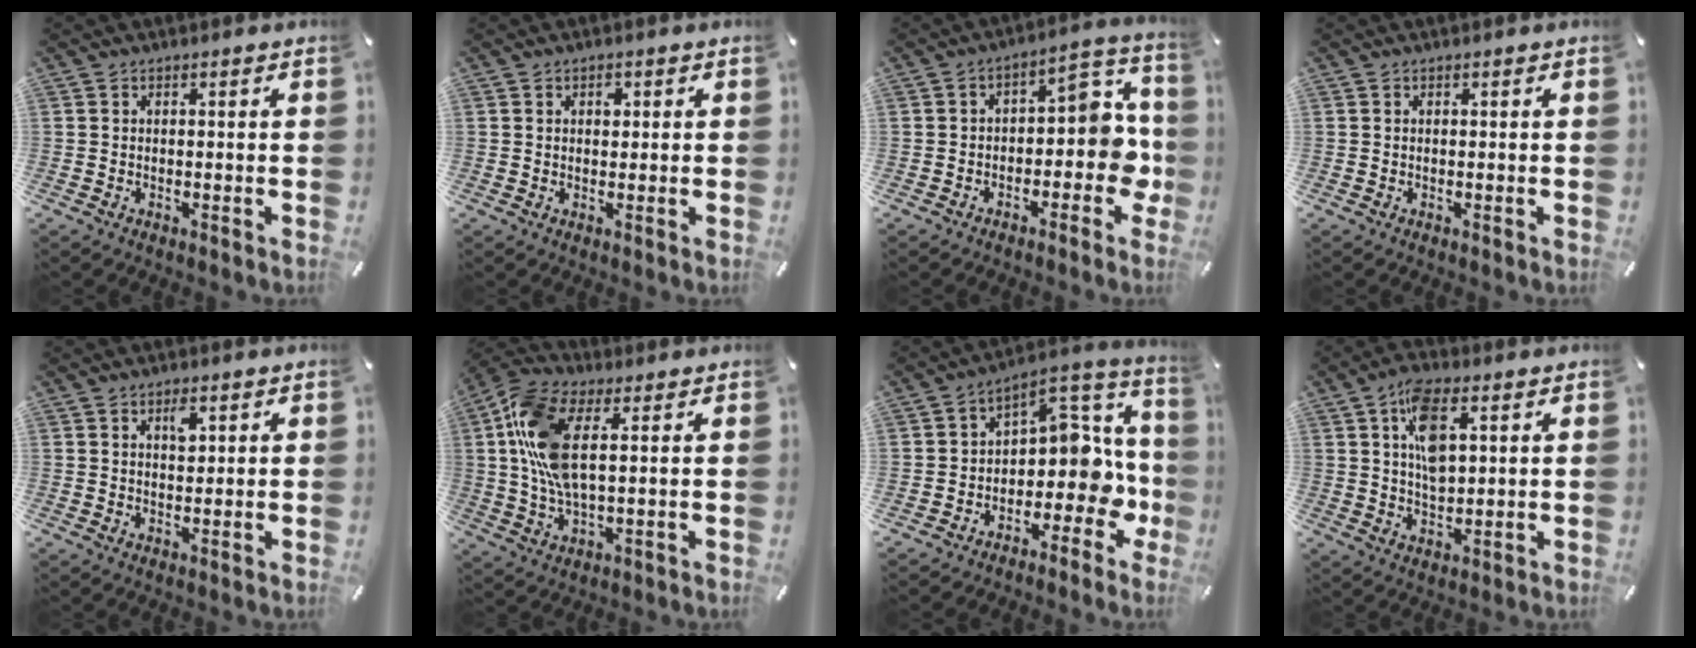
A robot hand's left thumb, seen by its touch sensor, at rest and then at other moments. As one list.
[{"total": 1.6, "force": [0.5, 1.2, 0.9], "torque": [-0.003, 0.000, 0.004]}, {"total": 10.6, "force": [-1.6, 6.4, 8.3], "torque": [-0.089, 0.004, -0.030]}, {"total": 0.0}, {"total": 3.0, "force": [1.4, 1.5, 2.1], "torque": [-0.021, -0.006, 0.019]}, {"total": 14.0, "force": [3.5, 6.8, 11.7], "torque": [-0.269, -0.010, 0.064]}, {"total": 10.2, "force": [-1.0, 7.1, 7.3], "torque": [-0.098, -0.025, -0.024]}, {"total": 9.4, "force": [3.2, 4.8, 7.4], "torque": [-0.127, -0.006, 0.052]}]